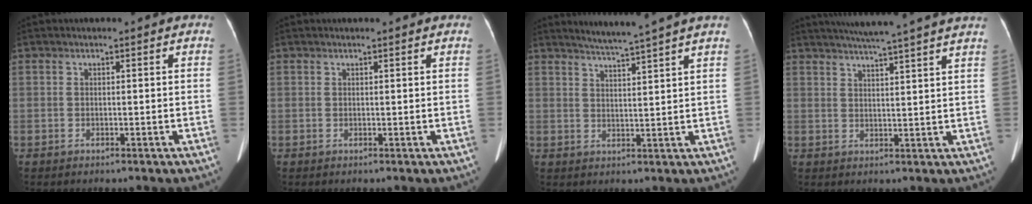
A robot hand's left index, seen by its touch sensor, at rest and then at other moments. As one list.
[{"total": 1.3, "force": [1.2, 0.0, 0.5], "torque": [-0.008, 0.009, 0.014]}, {"total": 6.9, "force": [6.1, -1.7, 2.8], "torque": [-0.047, 0.003, 0.087]}, {"total": 15.5, "force": [13.6, -1.0, 7.5], "torque": [-0.125, 0.005, 0.171]}]